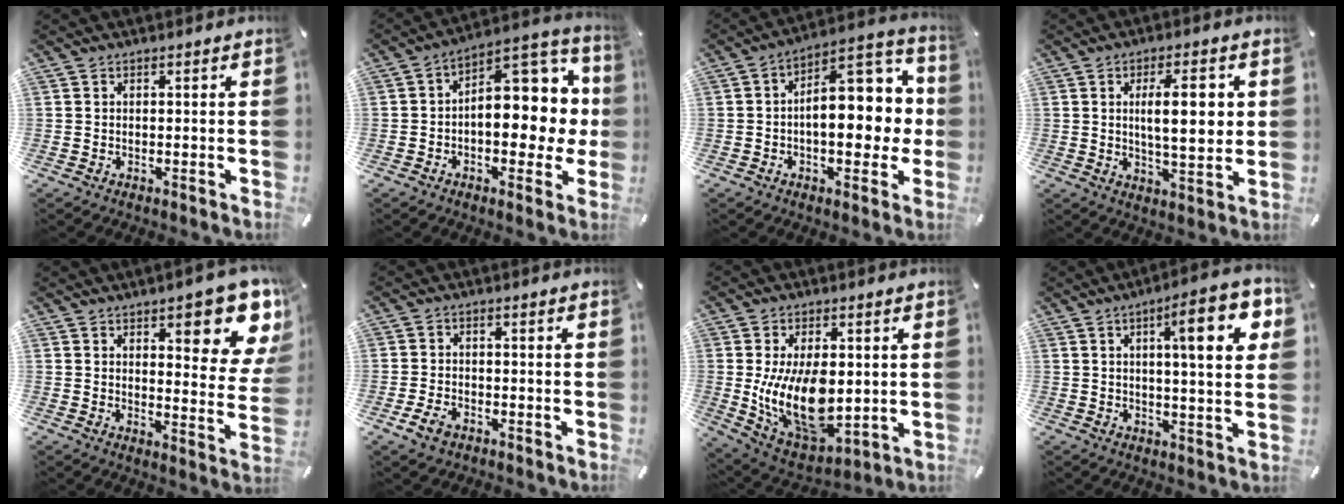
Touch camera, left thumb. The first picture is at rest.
{"total": 14.7, "force": [2.1, 9.4, 11.1], "torque": [-0.128, -0.032, 0.041]}
{"total": 15.5, "force": [1.3, 9.2, 12.5], "torque": [-0.149, -0.020, 0.026]}
{"total": 12.1, "force": [2.2, 4.3, 11.1], "torque": [-0.160, -0.006, 0.027]}
{"total": 13.9, "force": [8.3, 4.9, 10.0], "torque": [-0.106, -0.065, 0.134]}
{"total": 4.0, "force": [-2.0, 2.6, 2.3], "torque": [-0.058, 0.004, -0.041]}
{"total": 17.0, "force": [0.2, 10.1, 13.7], "torque": [-0.251, -0.023, 0.008]}
{"total": 14.8, "force": [5.2, 3.4, 13.4], "torque": [-0.190, -0.016, 0.071]}